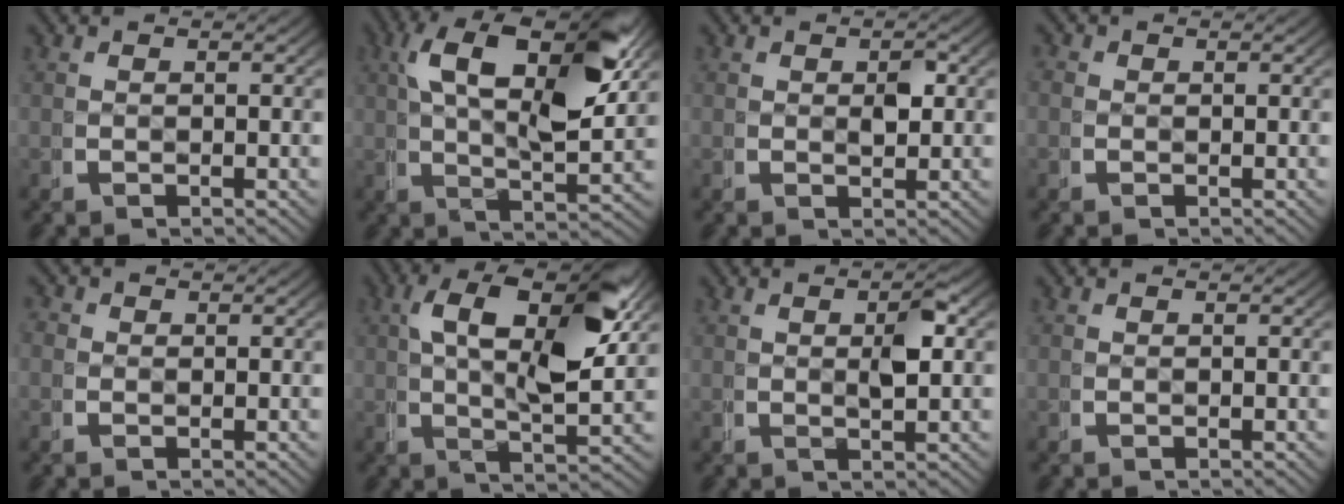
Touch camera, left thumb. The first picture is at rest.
{"total": 11.8, "force": [3.4, 4.8, 10.3], "torque": [-0.175, -0.004, 0.056]}
{"total": 1.7, "force": [0.5, 1.1, 1.3], "torque": [-0.026, -0.010, 0.012]}
{"total": 0.8, "force": [-0.1, 0.8, 0.1], "torque": [-0.004, -0.006, -0.006]}
{"total": 1.2, "force": [0.0, 1.1, 0.2], "torque": [-0.004, -0.005, -0.006]}
{"total": 10.7, "force": [2.8, 4.0, 9.5], "torque": [-0.159, -0.002, 0.045]}
{"total": 2.7, "force": [0.6, 0.5, 2.5], "torque": [-0.047, -0.001, 0.014]}
{"total": 0.0}